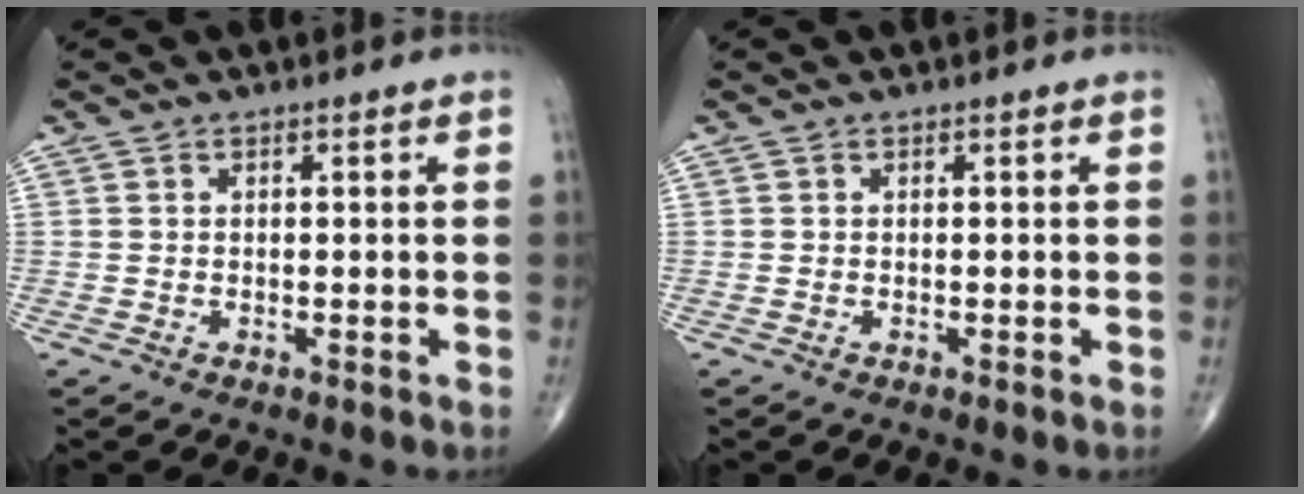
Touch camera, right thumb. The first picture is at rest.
{"total": 0.0}